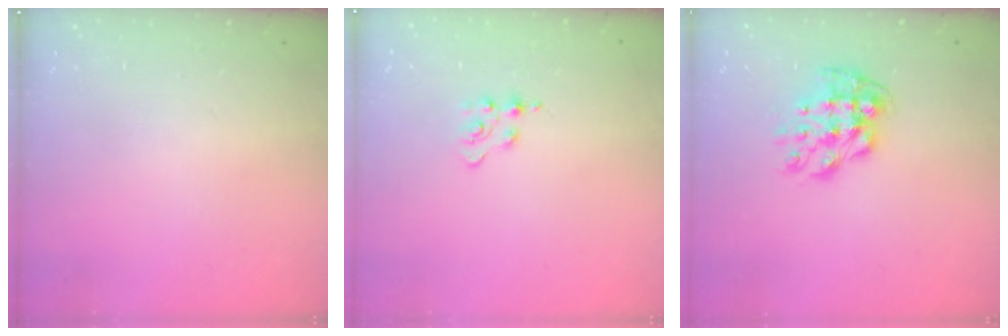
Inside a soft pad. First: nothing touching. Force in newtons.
{"total": 2.9, "press": 2.9, "slide": 0.4}
{"total": 10.5, "press": 10.4, "slide": 0.9}